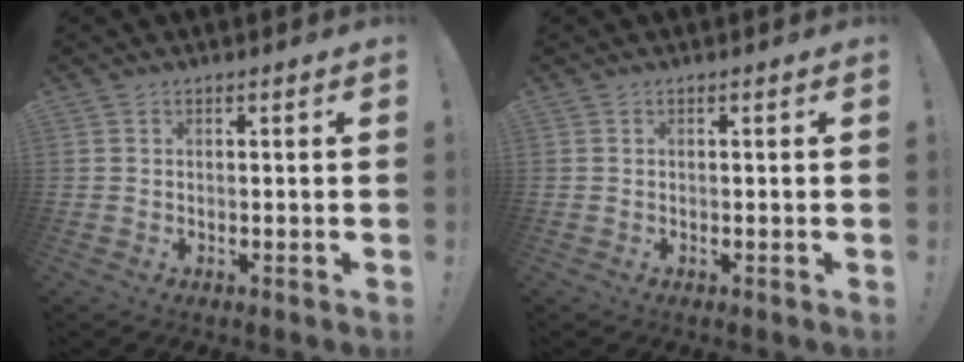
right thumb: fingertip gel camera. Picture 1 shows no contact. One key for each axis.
{"total": 0.0}